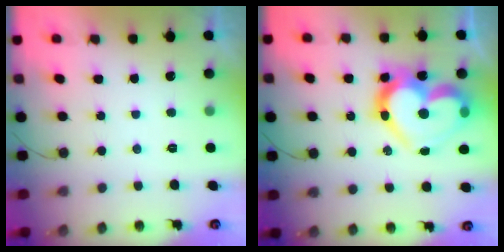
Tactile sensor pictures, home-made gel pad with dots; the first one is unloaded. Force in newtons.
{"total": 21.4, "press": 21.3, "slide": 2.6}